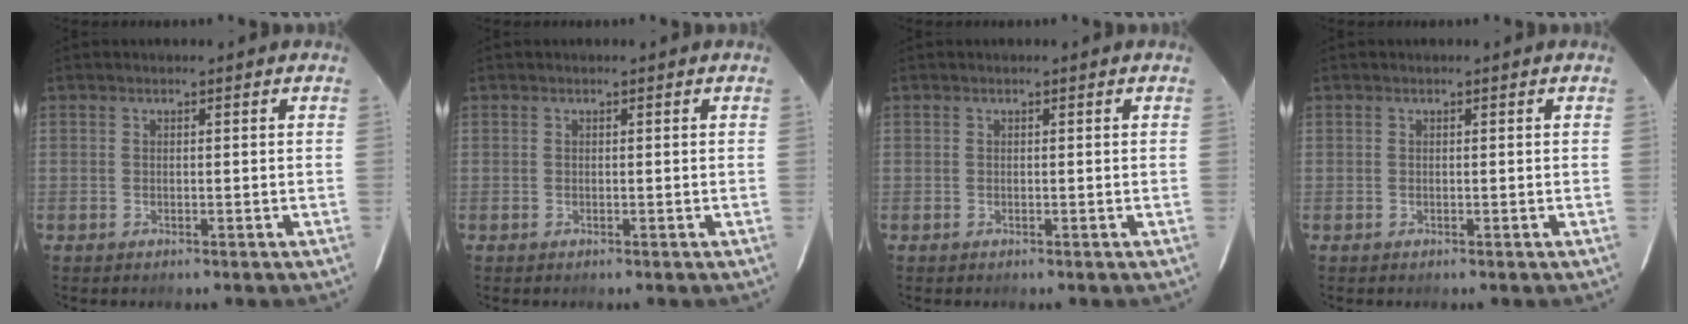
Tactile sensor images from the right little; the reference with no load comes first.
{"total": 0.0}
{"total": 0.0}
{"total": 0.0}